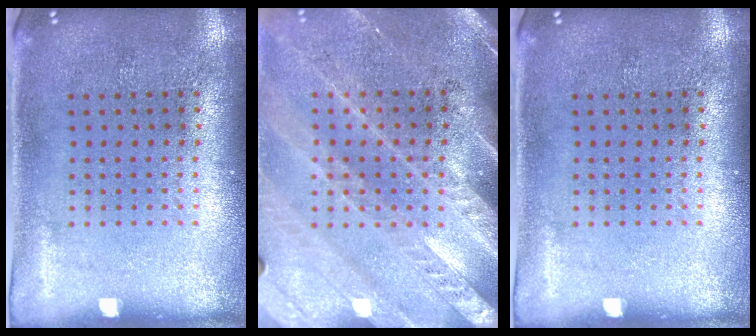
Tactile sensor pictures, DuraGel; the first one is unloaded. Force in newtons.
{"total": 3.0, "press": 2.6, "slide": 1.4}
{"total": 0.0}